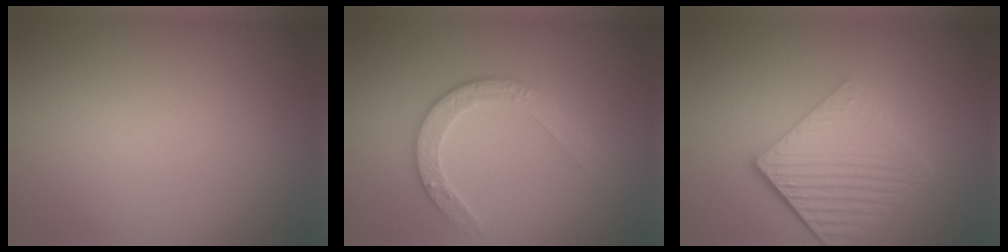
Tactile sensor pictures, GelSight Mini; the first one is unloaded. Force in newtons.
{"total": 2.9, "press": 2.8, "slide": 0.8}
{"total": 6.2, "press": 4.2, "slide": 4.5}